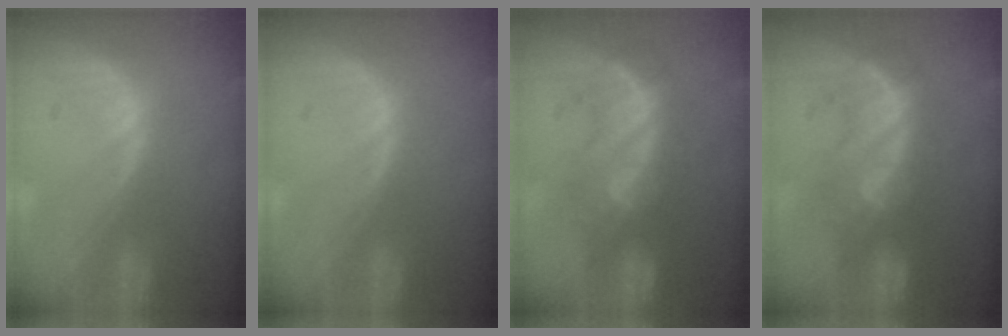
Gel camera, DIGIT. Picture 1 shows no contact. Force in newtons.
{"total": 0.0}
{"total": 7.8, "press": 7.7, "slide": 1.5}
{"total": 7.8, "press": 7.7, "slide": 1.5}